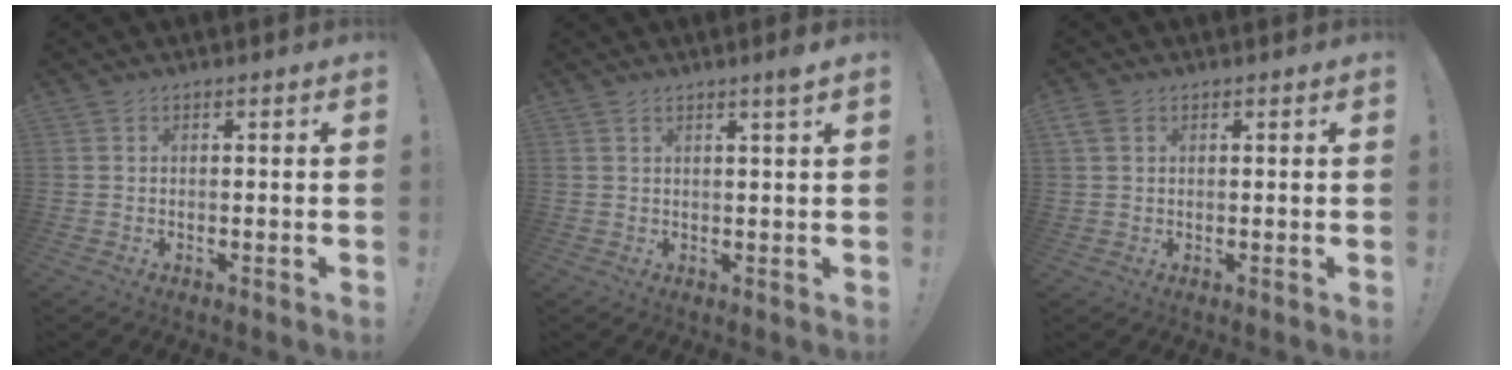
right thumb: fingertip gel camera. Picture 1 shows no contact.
{"total": 2.9, "force": [1.7, -0.4, 2.4], "torque": [-0.034, -0.011, 0.024]}
{"total": 3.1, "force": [1.6, 2.0, 1.7], "torque": [-0.028, 0.000, 0.032]}